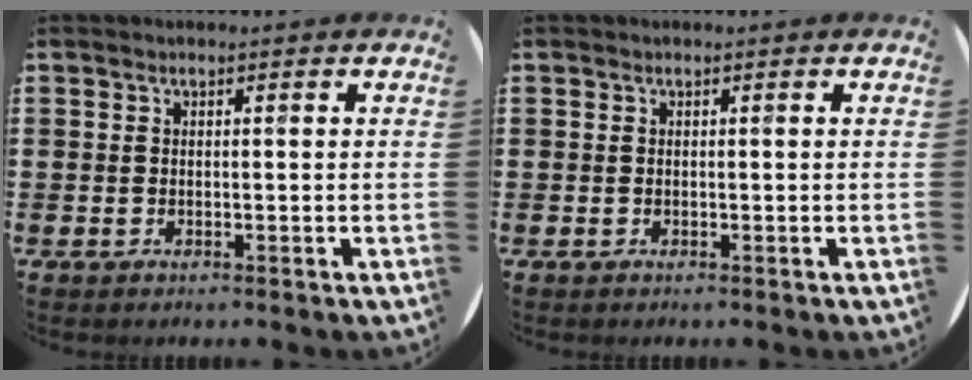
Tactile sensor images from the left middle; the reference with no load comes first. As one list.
[{"total": 0.0}]